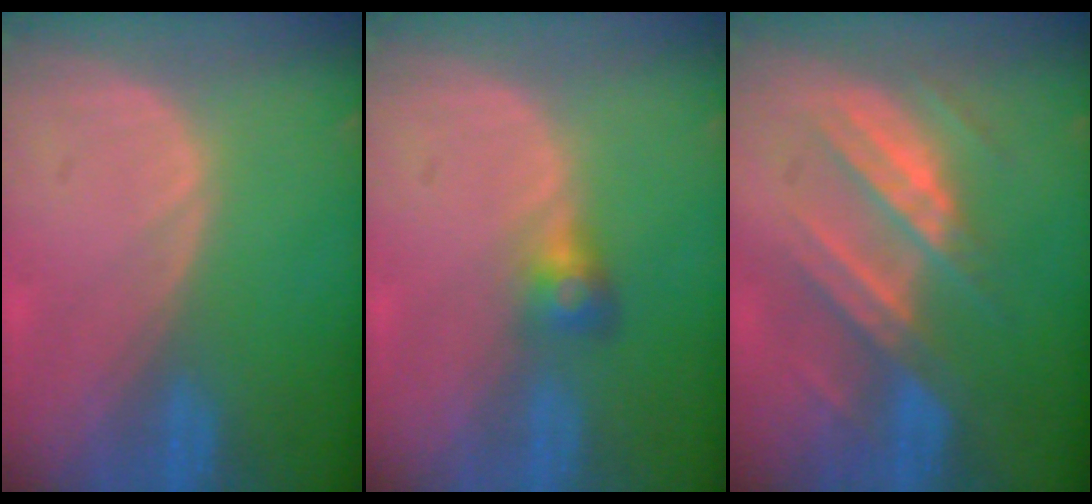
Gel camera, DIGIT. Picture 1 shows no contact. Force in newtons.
{"total": 2.8, "press": 2.6, "slide": 0.9}
{"total": 7.3, "press": 7.3, "slide": 0.1}